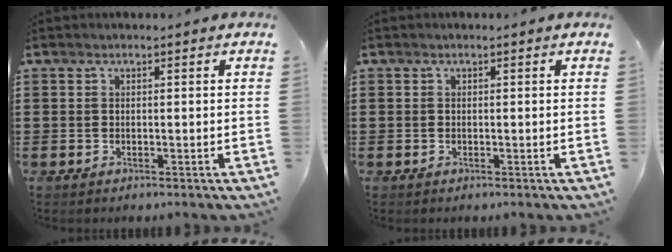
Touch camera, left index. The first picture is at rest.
{"total": 0.0}